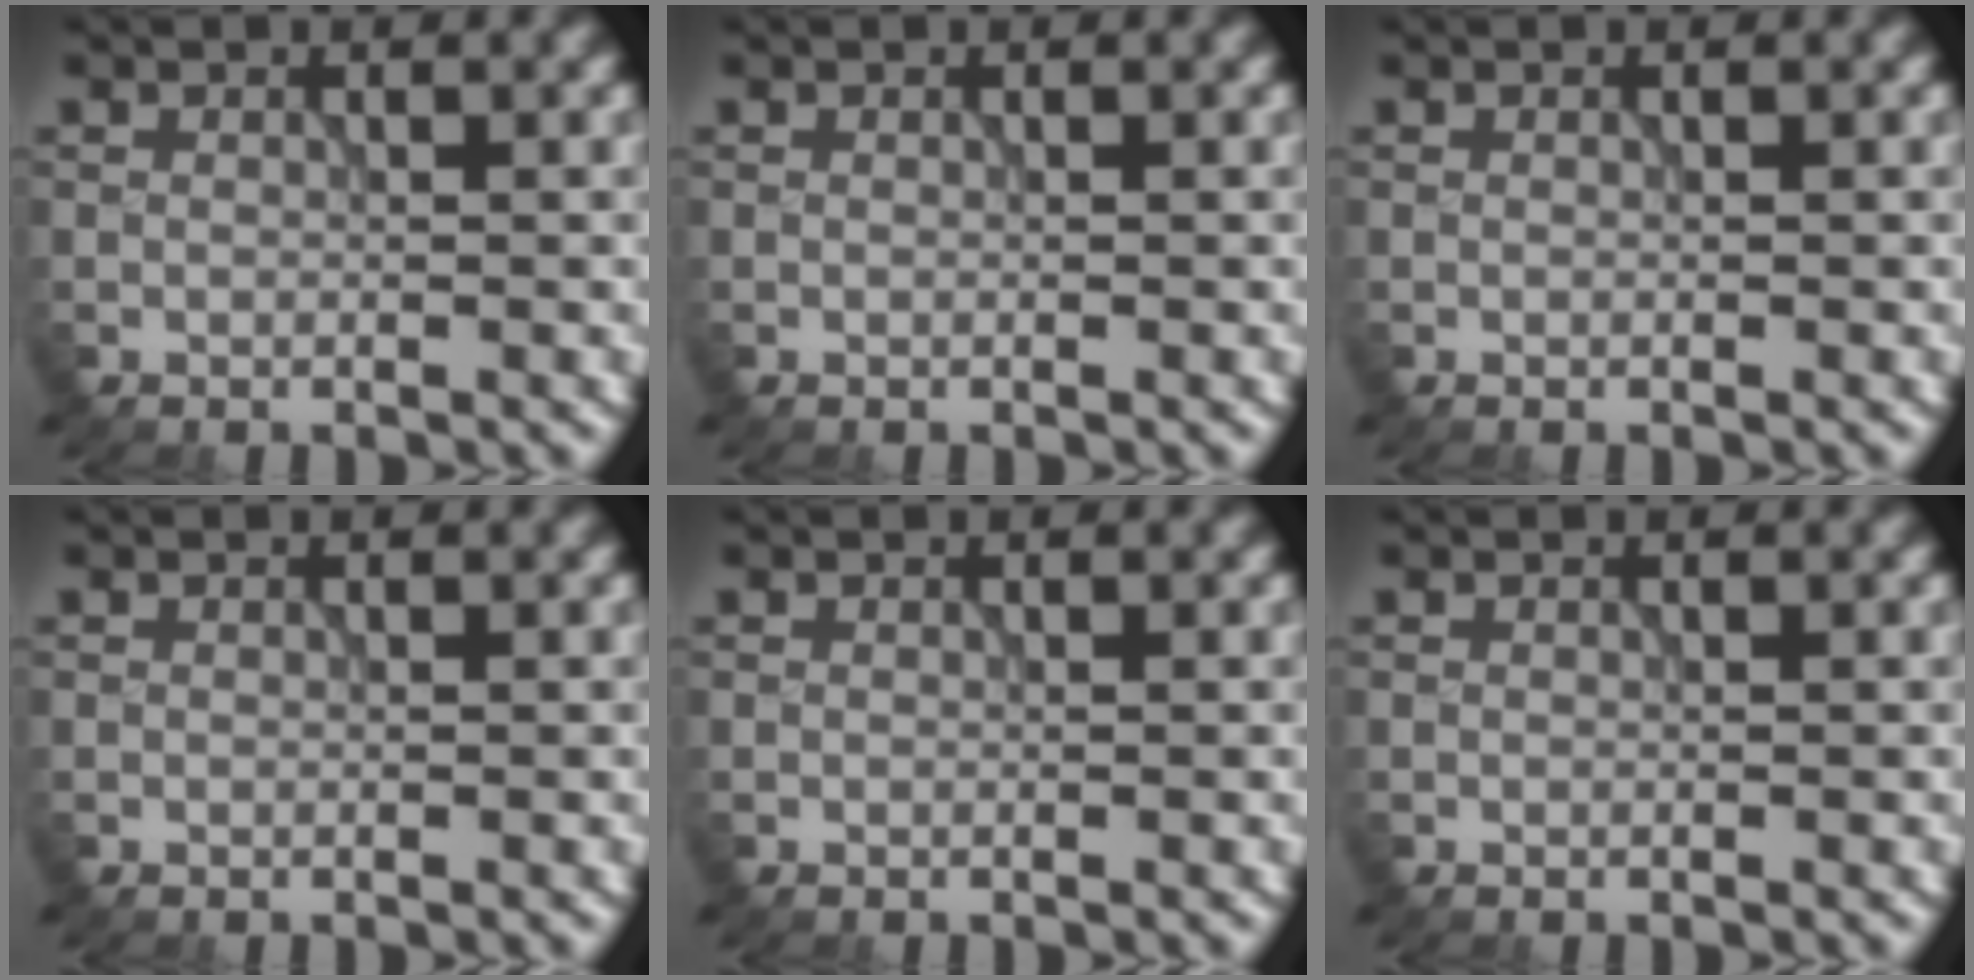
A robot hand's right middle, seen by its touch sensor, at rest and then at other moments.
{"total": 0.0}
{"total": 0.0}
{"total": 0.0}
{"total": 0.0}
{"total": 0.0}